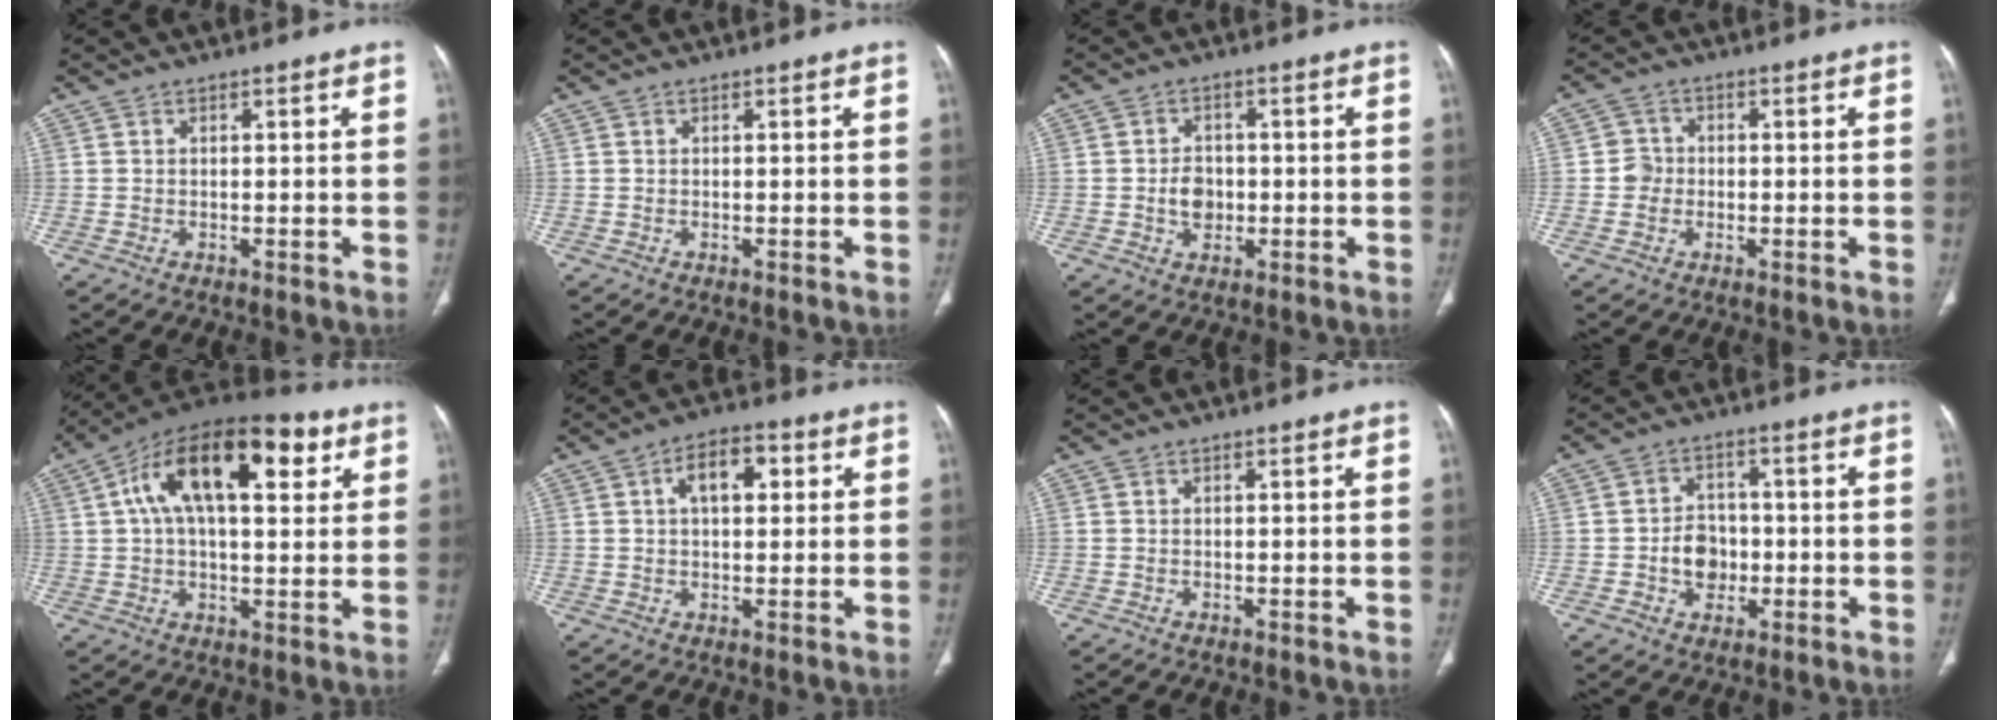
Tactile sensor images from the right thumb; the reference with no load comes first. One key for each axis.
{"total": 0.0}
{"total": 4.4, "fx": -0.6, "fy": 3.5, "fz": 2.6, "tx": -0.027, "ty": 0.005, "tz": -0.009}
{"total": 3.6, "fx": -0.4, "fy": 3.4, "fz": 1.1, "tx": -0.001, "ty": 0.009, "tz": -0.013}
{"total": 21.5, "fx": 7.3, "fy": 10.1, "fz": 17.5, "tx": -0.272, "ty": 0.024, "tz": 0.110}
{"total": 7.9, "fx": 2.2, "fy": 4.3, "fz": 6.2, "tx": -0.083, "ty": 0.012, "tz": 0.030}
{"total": 0.0}
{"total": 6.3, "fx": -1.2, "fy": 5.2, "fz": 3.5, "tx": -0.028, "ty": 0.014, "tz": -0.022}